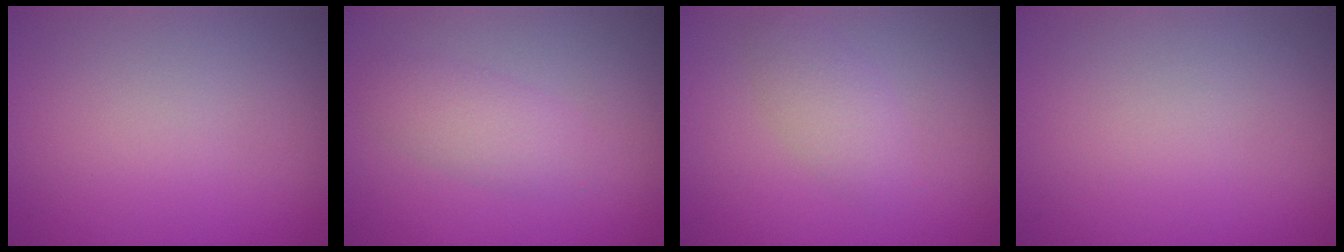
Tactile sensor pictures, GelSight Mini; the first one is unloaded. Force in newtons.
{"total": 2.4, "press": 2.4, "slide": 0.1}
{"total": 2.2, "press": 2.2, "slide": 0.0}
{"total": 0.0}